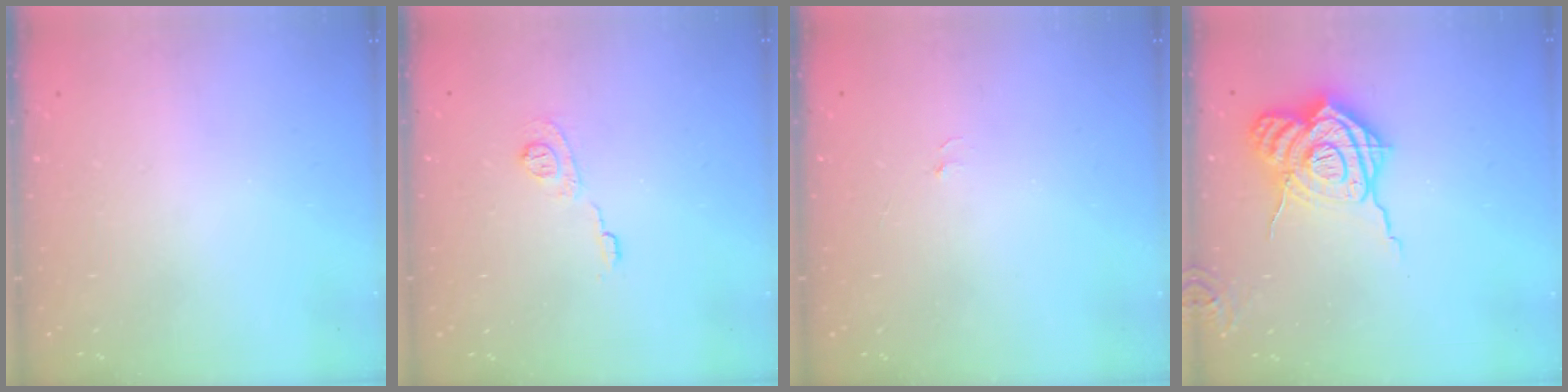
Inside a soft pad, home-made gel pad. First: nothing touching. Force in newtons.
{"total": 6.8, "press": 6.7, "slide": 0.7}
{"total": 2.8, "press": 2.8, "slide": 0.3}
{"total": 19.2, "press": 19.1, "slide": 2.4}